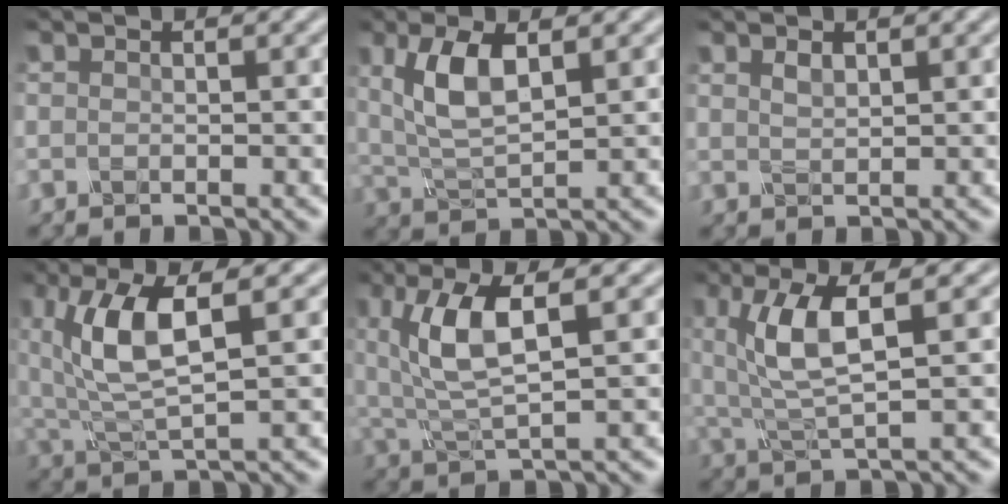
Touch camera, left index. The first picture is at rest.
{"total": 4.9, "force": [1.8, 1.6, 4.3], "torque": [-0.096, 0.003, 0.036]}
{"total": 1.0, "force": [0.8, 0.3, 0.5], "torque": [-0.016, 0.004, 0.019]}
{"total": 6.5, "force": [2.0, 1.9, 5.9], "torque": [-0.127, 0.006, 0.040]}
{"total": 5.8, "force": [1.9, 1.5, 5.3], "torque": [-0.112, 0.006, 0.039]}
{"total": 5.4, "force": [1.6, 1.2, 5.0], "torque": [-0.106, 0.005, 0.036]}